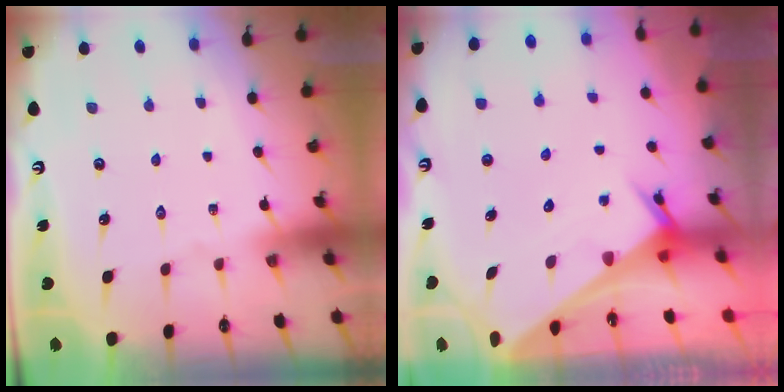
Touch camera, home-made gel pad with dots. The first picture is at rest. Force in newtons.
{"total": 3.3, "press": 3.3, "slide": 0.2}